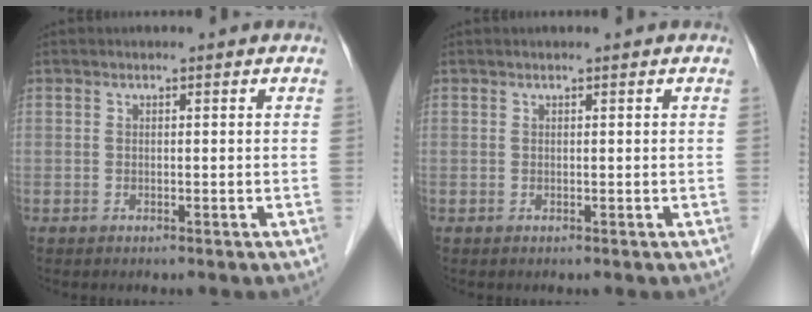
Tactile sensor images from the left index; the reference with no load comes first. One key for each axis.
{"total": 0.0}